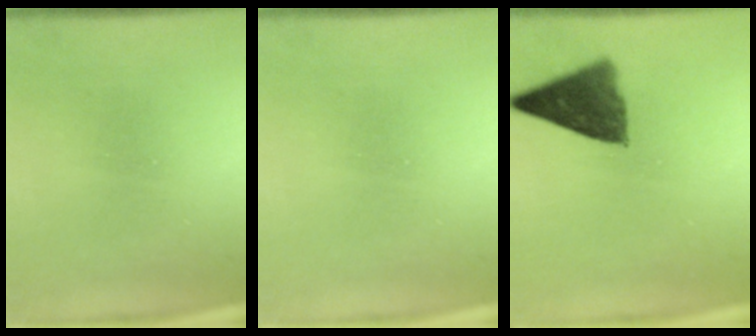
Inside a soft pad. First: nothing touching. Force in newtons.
{"total": 0.0}
{"total": 8.6}